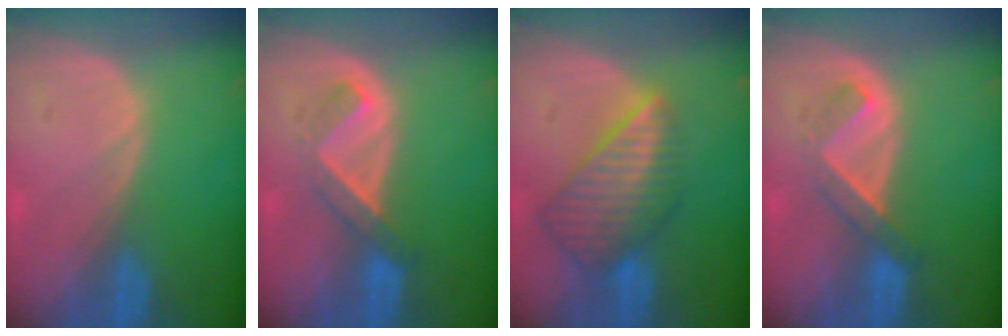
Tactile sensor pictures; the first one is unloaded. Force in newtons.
{"total": 5.1, "press": 4.4, "slide": 2.6}
{"total": 8.8, "press": 7.7, "slide": 4.4}
{"total": 5.1, "press": 4.4, "slide": 2.6}